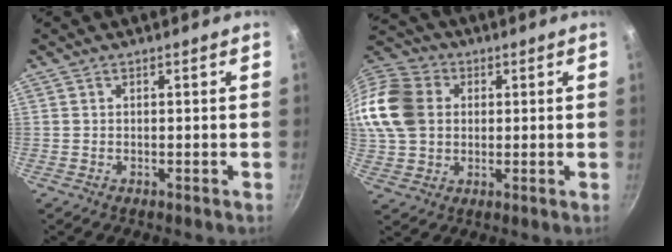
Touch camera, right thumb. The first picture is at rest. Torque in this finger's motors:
{"motor_torque": [0.94, 1.85, 0.99, -0.37, 0.57]}